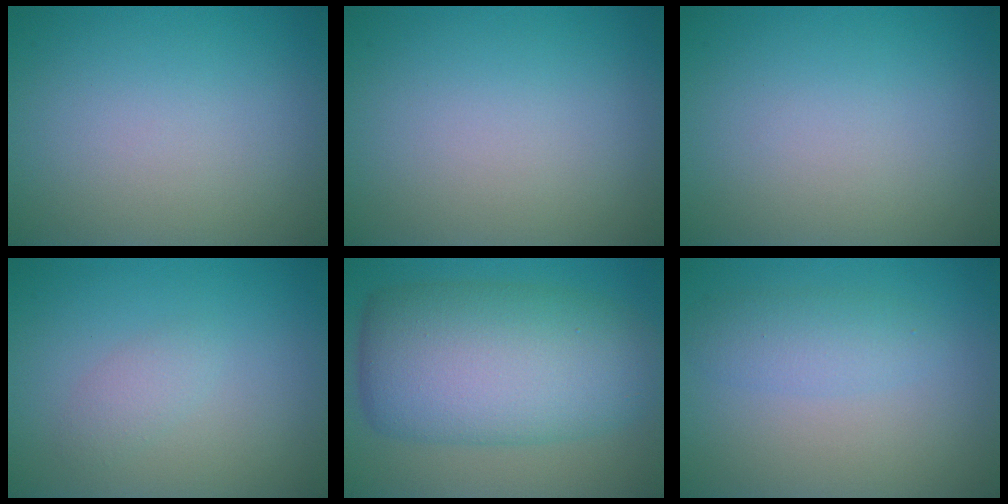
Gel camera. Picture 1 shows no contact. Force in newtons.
{"total": 0.0}
{"total": 0.0}
{"total": 1.3, "press": 1.3, "slide": 0.1}
{"total": 11.7, "press": 11.7, "slide": 0.0}
{"total": 2.3, "press": 2.3, "slide": 0.1}